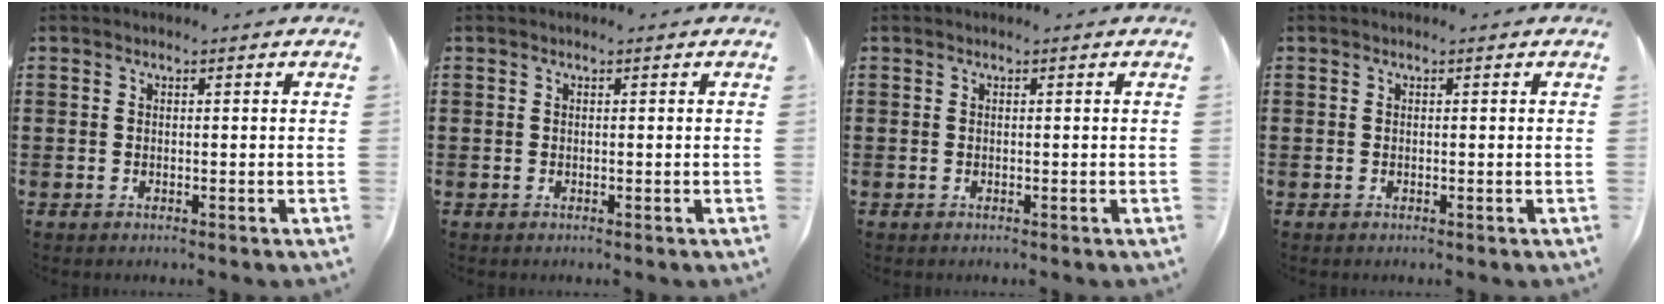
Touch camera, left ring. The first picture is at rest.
{"total": 0.0}
{"total": 0.0}
{"total": 0.0}